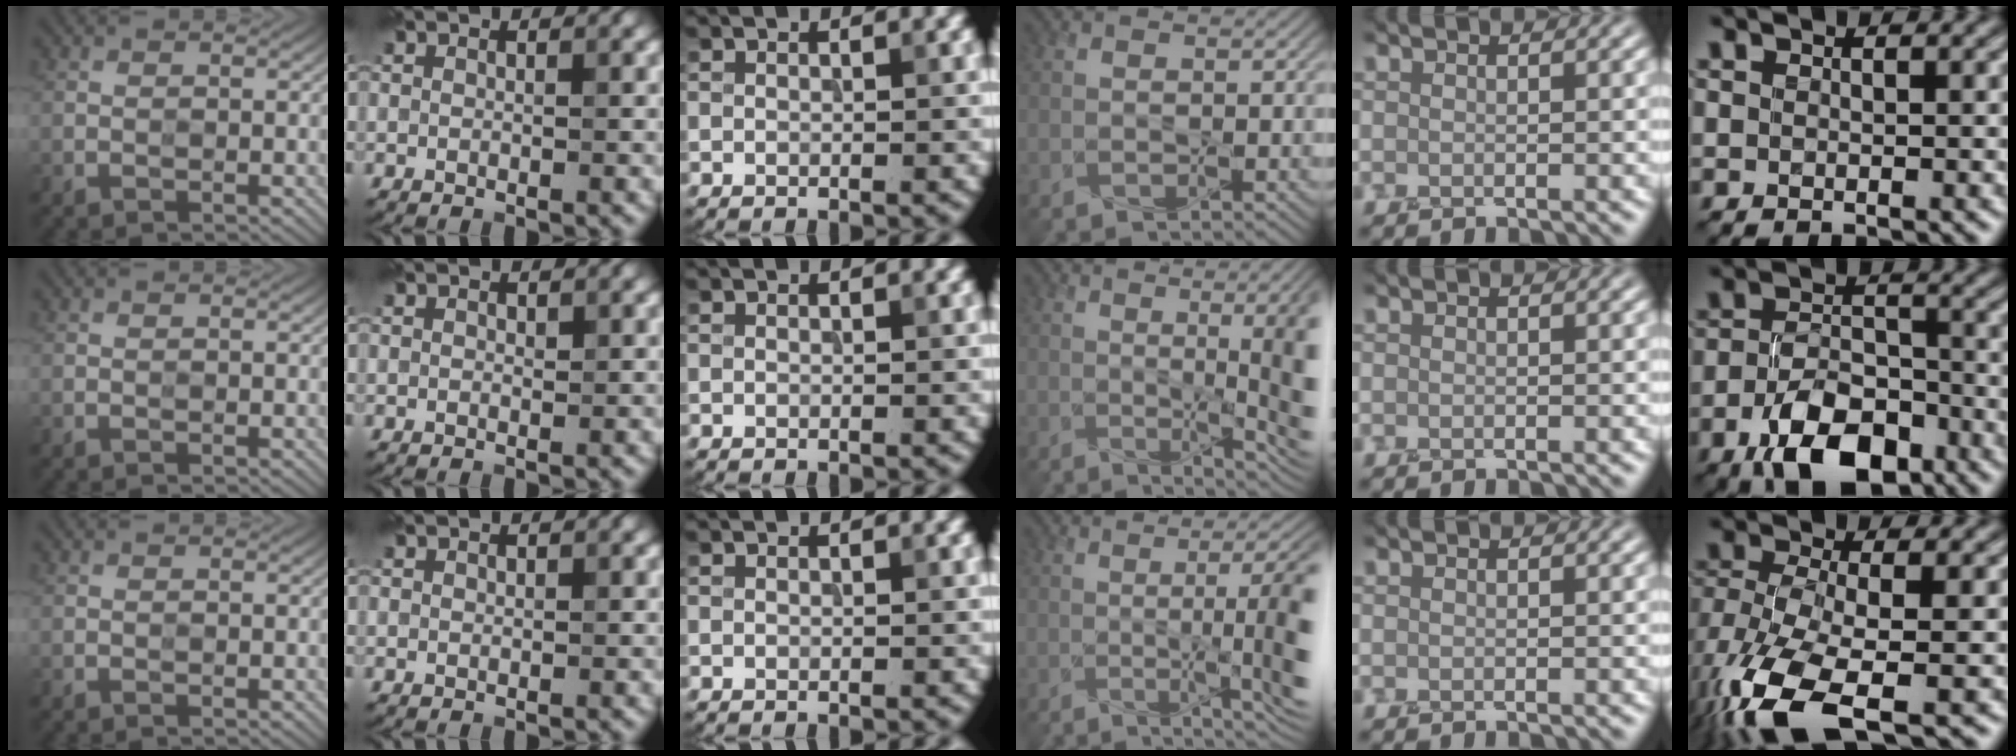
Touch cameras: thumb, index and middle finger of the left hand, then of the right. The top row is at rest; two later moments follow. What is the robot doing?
{"motion": "screw", "object": "flashlight"}